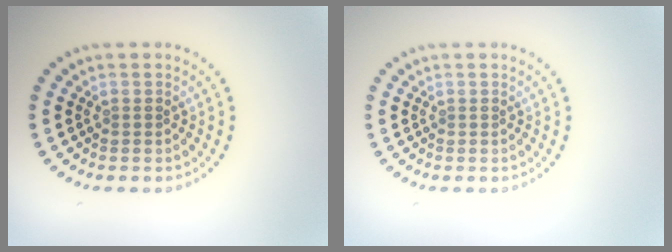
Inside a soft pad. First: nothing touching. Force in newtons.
{"total": 0.0}